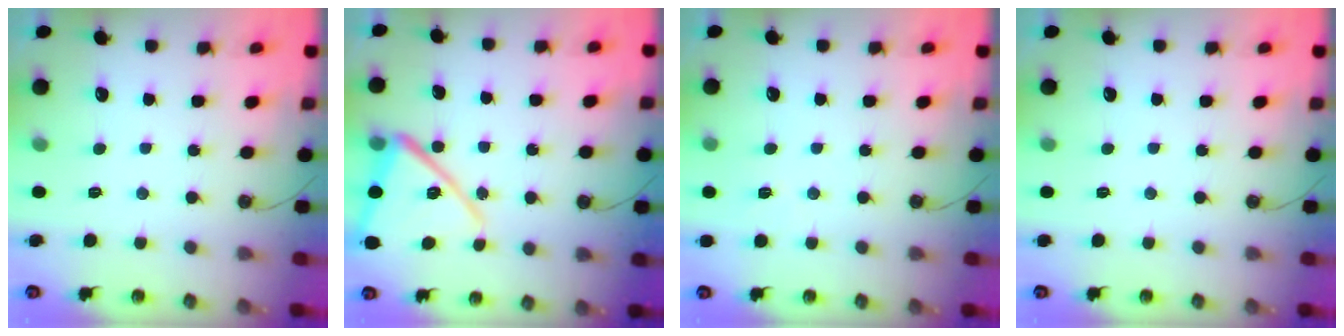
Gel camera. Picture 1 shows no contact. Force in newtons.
{"total": 15.7, "press": 15.6, "slide": 1.0}
{"total": 2.6, "press": 2.5, "slide": 0.8}
{"total": 0.0}